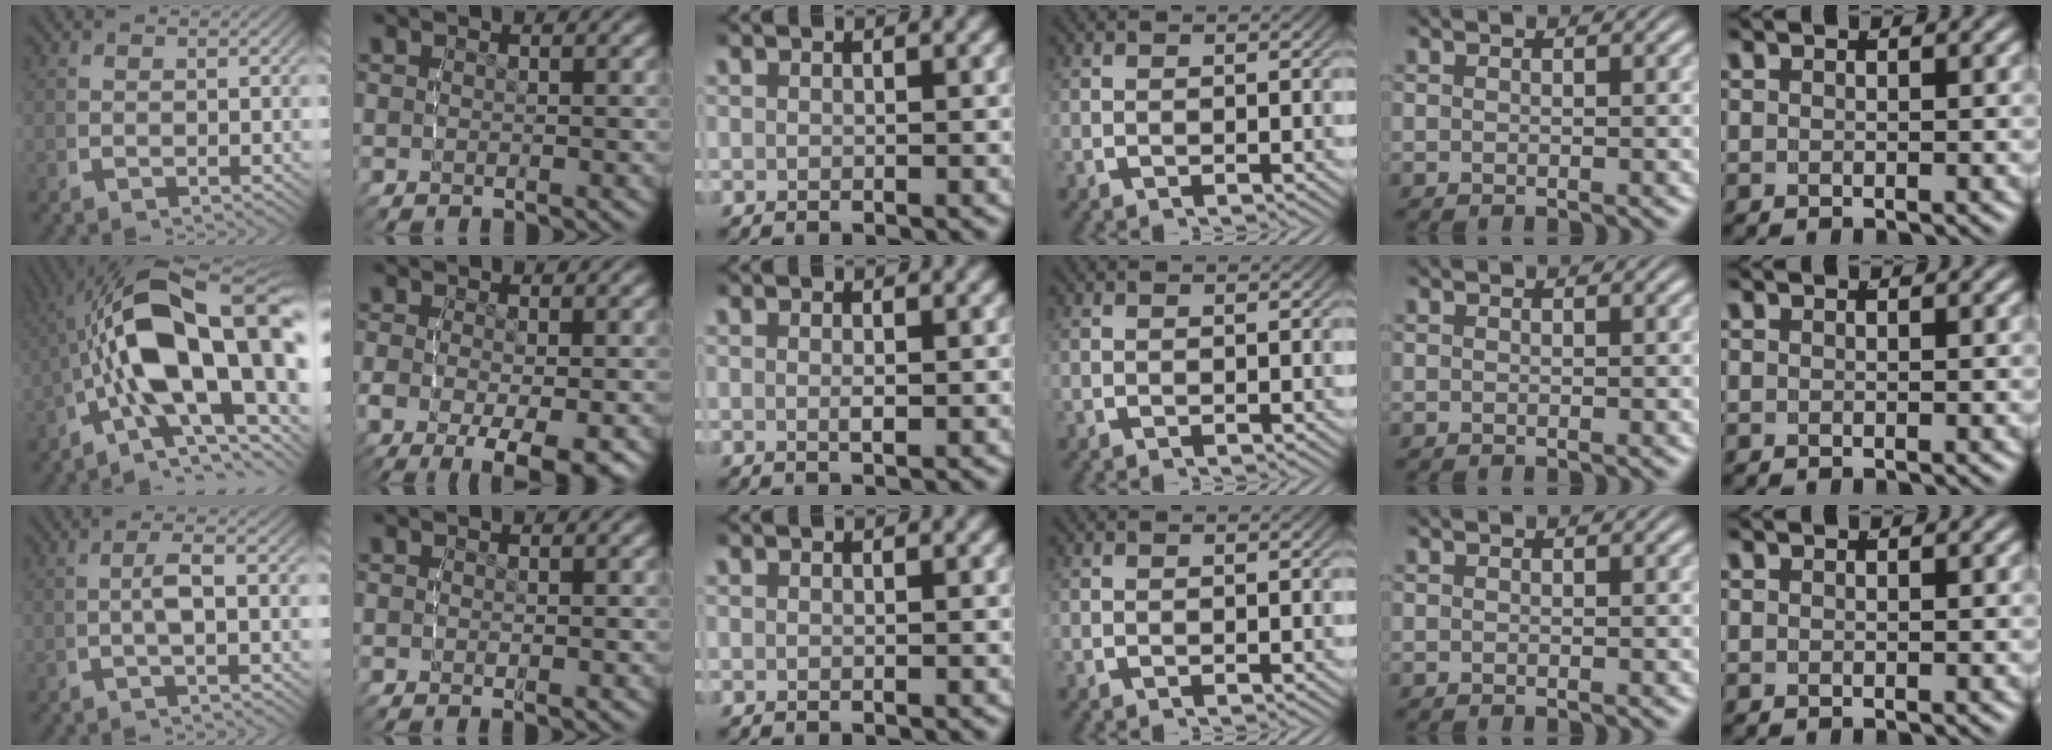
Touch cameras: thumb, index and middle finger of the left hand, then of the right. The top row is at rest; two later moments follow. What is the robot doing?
{"motion": "lift_and_place", "object": "button"}